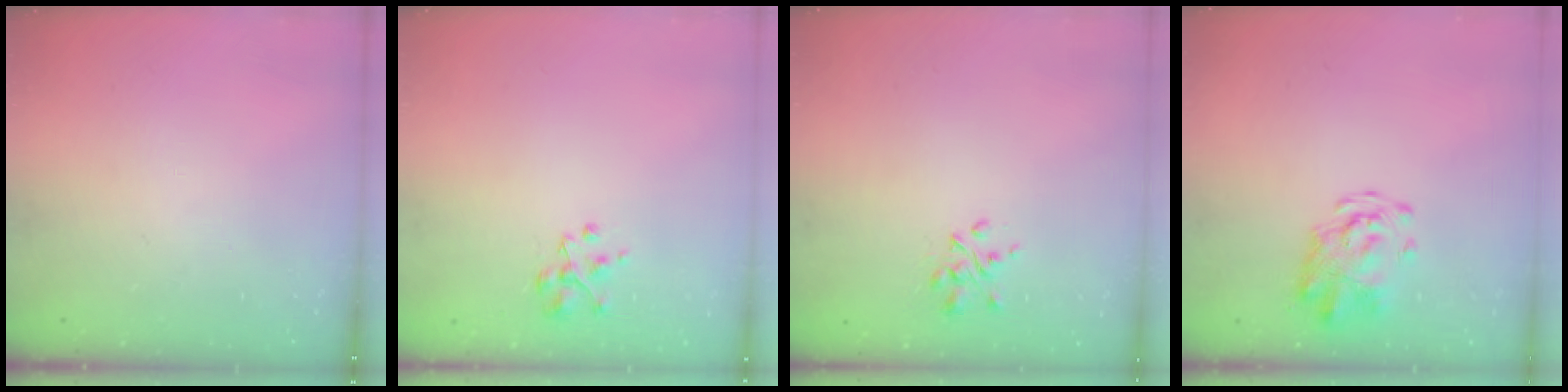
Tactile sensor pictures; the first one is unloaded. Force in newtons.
{"total": 2.8, "press": 2.8, "slide": 0.2}
{"total": 2.7, "press": 2.5, "slide": 1.0}
{"total": 4.9, "press": 4.9, "slide": 0.4}